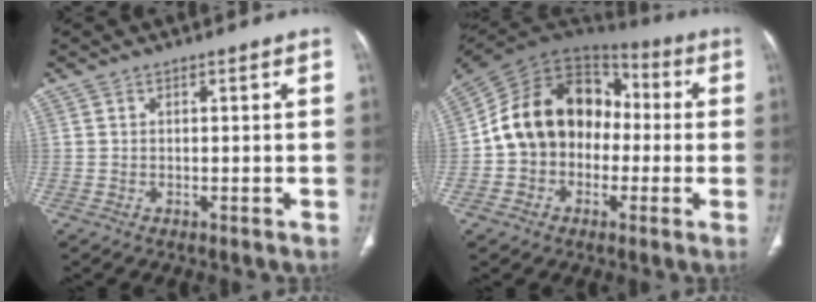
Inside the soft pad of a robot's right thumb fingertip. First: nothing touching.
{"total": 17.8, "force": [-1.0, 13.8, 11.1], "torque": [-0.157, 0.047, -0.027]}